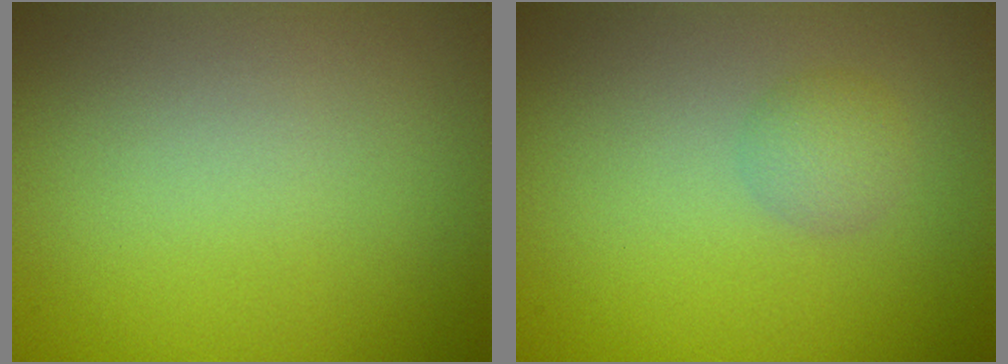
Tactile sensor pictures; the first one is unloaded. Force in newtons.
{"total": 1.7, "press": 1.7, "slide": 0.0}